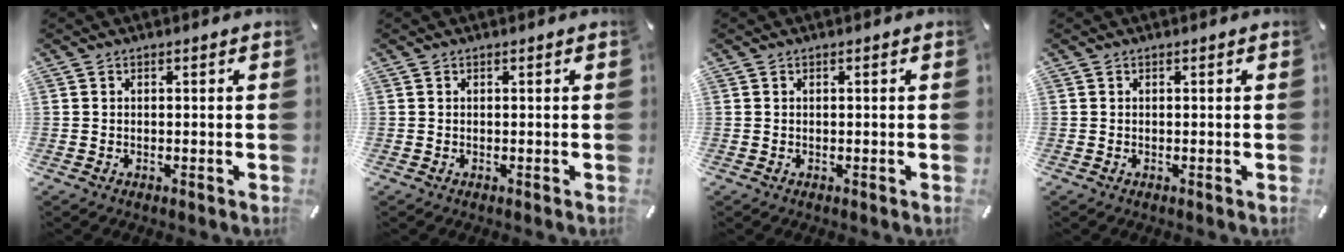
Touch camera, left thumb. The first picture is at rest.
{"total": 0.0}
{"total": 0.0}
{"total": 0.0}